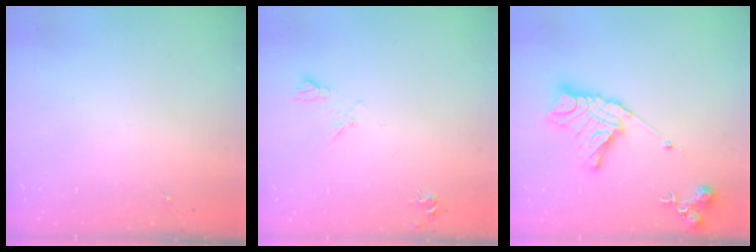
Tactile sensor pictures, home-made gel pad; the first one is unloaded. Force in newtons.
{"total": 7.8, "press": 7.8, "slide": 0.9}
{"total": 17.0, "press": 16.9, "slide": 1.3}